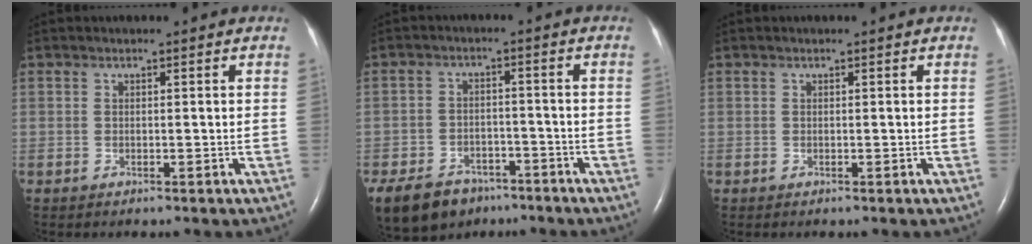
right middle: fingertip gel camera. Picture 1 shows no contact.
{"total": 12.4, "force": [-8.8, 7.4, 4.6], "torque": [-0.111, -0.005, -0.134]}
{"total": 0.0}